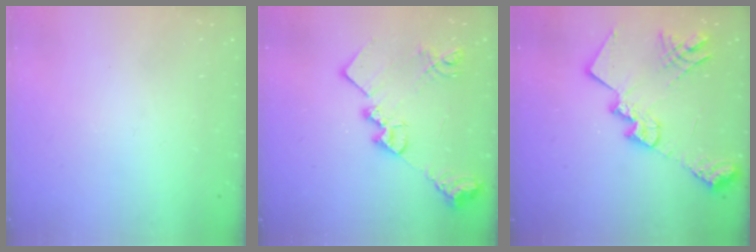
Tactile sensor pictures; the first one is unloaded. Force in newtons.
{"total": 18.5, "press": 18.4, "slide": 1.3}
{"total": 20.8, "press": 20.7, "slide": 1.9}